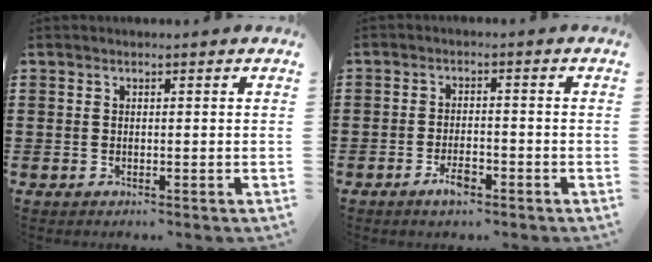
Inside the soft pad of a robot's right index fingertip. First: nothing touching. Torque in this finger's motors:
{"motor_torque": [0.09, 0.10, 0.25, 0.06]}